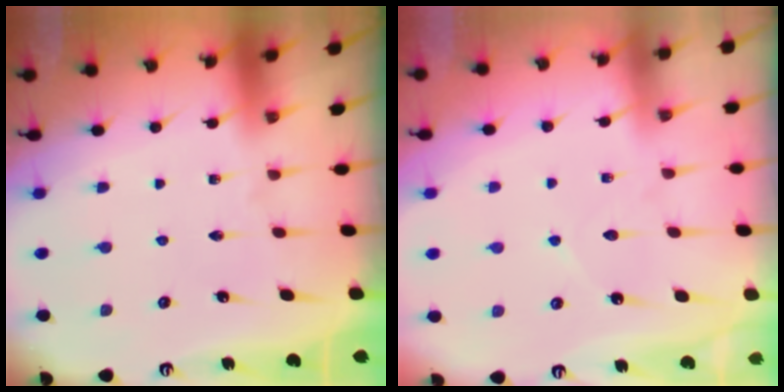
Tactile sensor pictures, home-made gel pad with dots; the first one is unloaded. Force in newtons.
{"total": 5.0, "press": 5.0, "slide": 0.6}